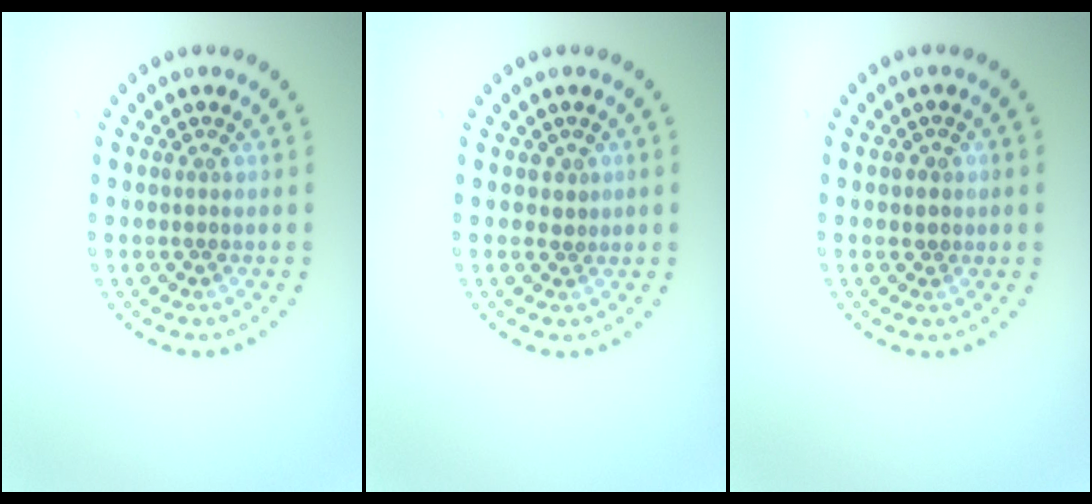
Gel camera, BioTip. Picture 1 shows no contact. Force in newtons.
{"total": 0.8, "press": 0.4, "slide": 0.7}
{"total": 0.7, "press": 0.5, "slide": 0.4}